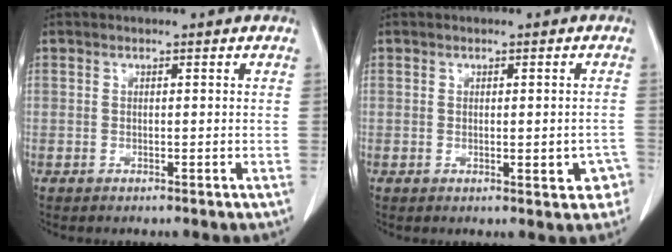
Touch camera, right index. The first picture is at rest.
{"total": 3.9, "force": [-1.2, 1.5, 3.3], "torque": [-0.032, 0.004, -0.010]}